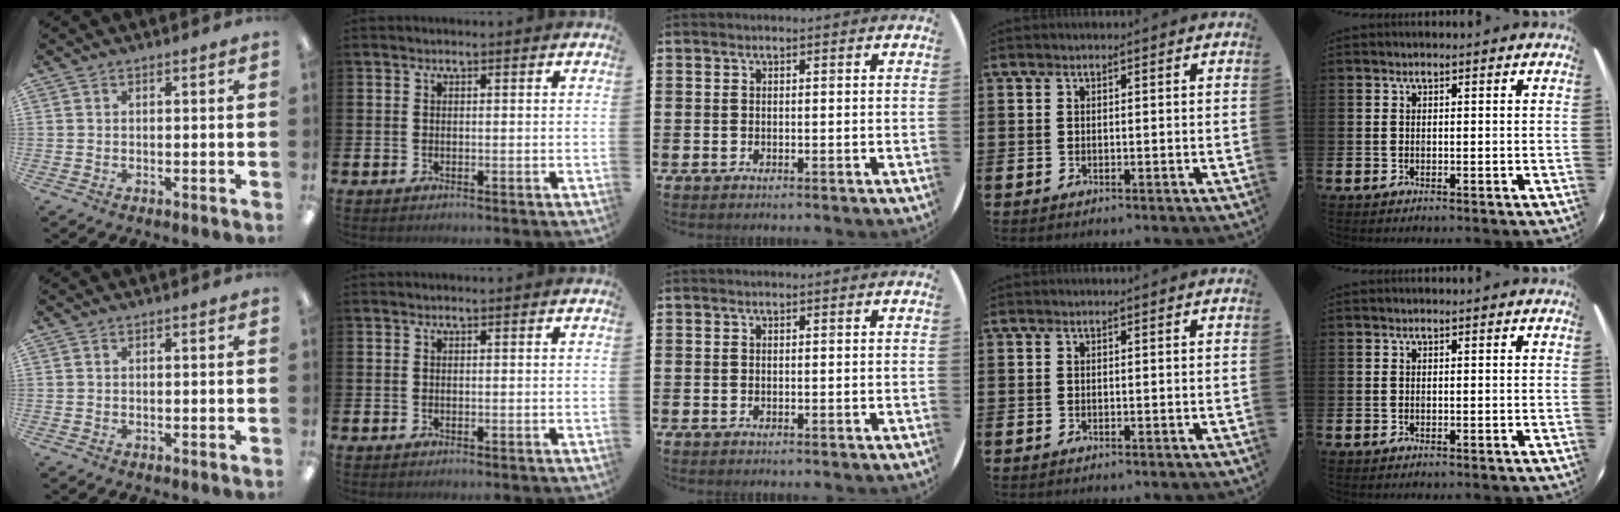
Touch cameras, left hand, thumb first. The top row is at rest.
{}